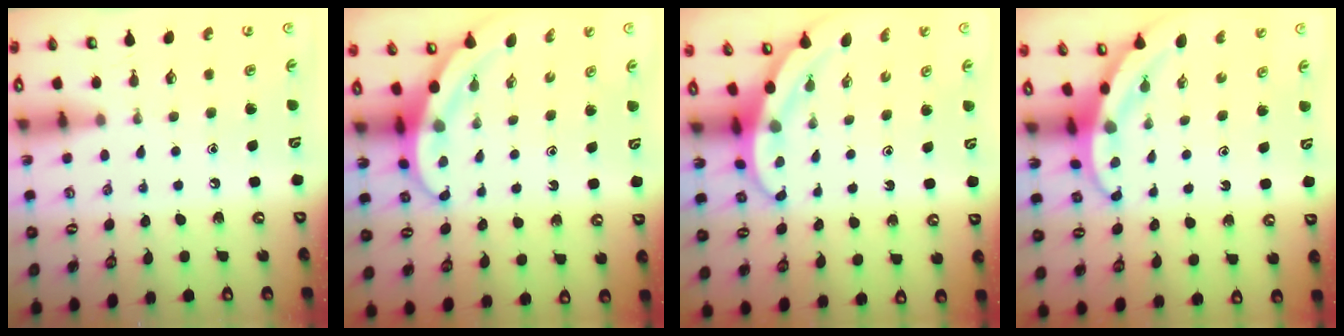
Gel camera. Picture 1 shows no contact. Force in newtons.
{"total": 3.7, "press": 3.6, "slide": 0.3}
{"total": 3.2, "press": 3.2, "slide": 0.0}
{"total": 3.8, "press": 3.7, "slide": 0.5}